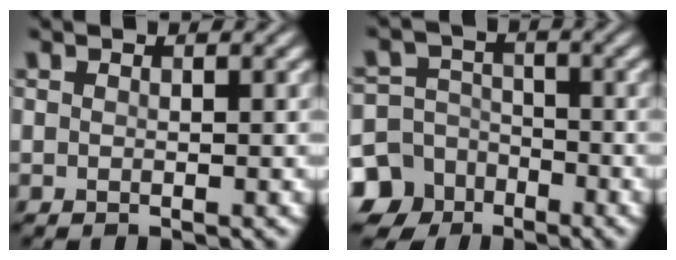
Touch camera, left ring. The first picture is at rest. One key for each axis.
{"total": 9.8, "fx": -5.4, "fy": 7.9, "fz": 1.8, "tx": -0.039, "ty": -0.025, "tz": -0.122}